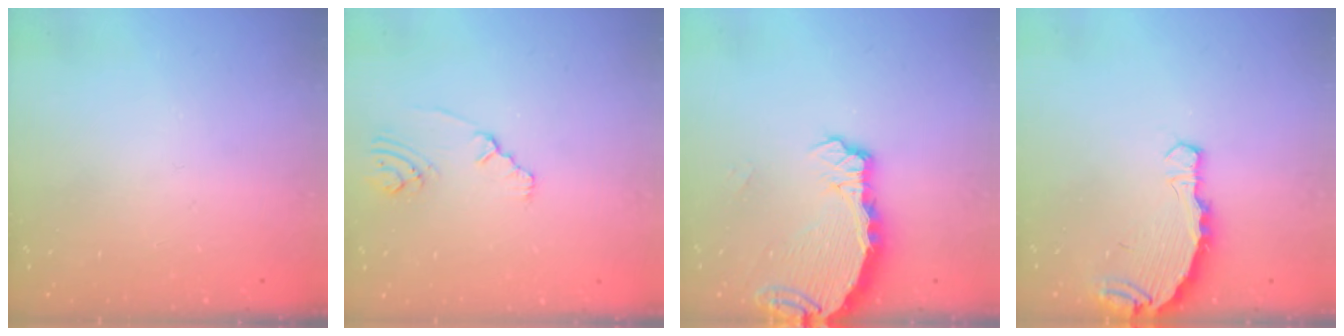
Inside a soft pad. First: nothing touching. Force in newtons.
{"total": 2.3, "press": 2.3, "slide": 0.4}
{"total": 5.5, "press": 5.5, "slide": 0.6}
{"total": 4.5, "press": 4.5, "slide": 0.4}